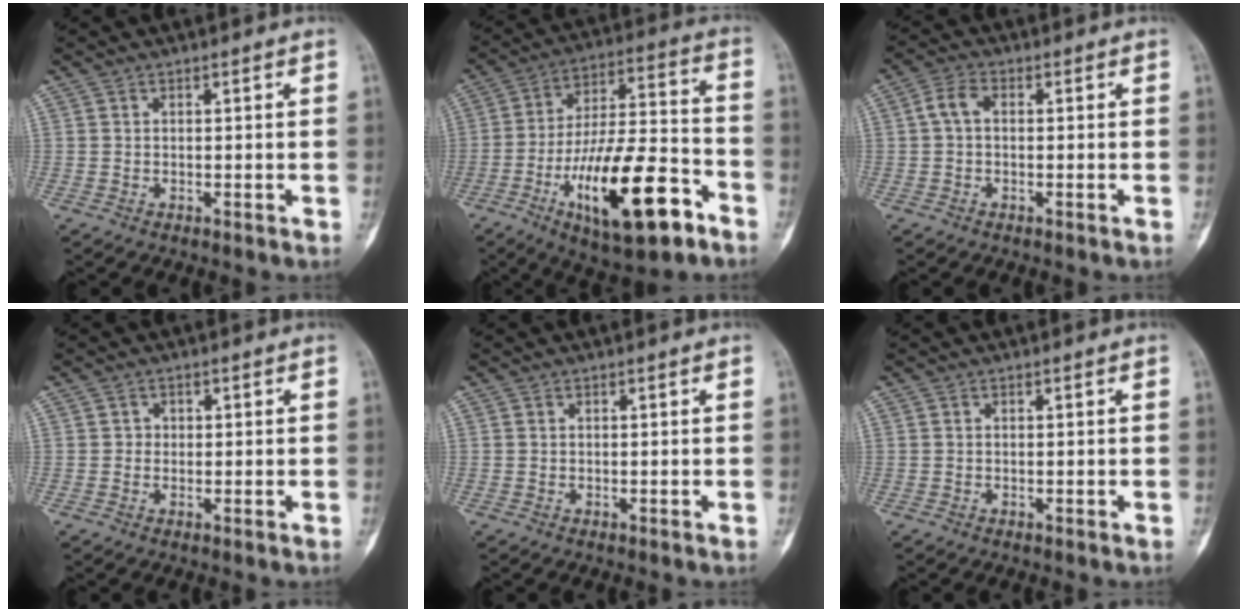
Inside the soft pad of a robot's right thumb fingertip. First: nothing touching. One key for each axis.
{"total": 22.2, "fx": -10.1, "fy": 7.6, "fz": 18.3, "tx": -0.324, "ty": 0.052, "tz": -0.160}
{"total": 3.6, "fx": 0.2, "fy": 2.2, "fz": 2.8, "tx": -0.054, "ty": 0.012, "tz": -0.001}
{"total": 1.3, "fx": 0.1, "fy": 1.2, "fz": 0.3, "tx": 0.003, "ty": 0.004, "tz": 0.000}
{"total": 0.0}
{"total": 0.0}